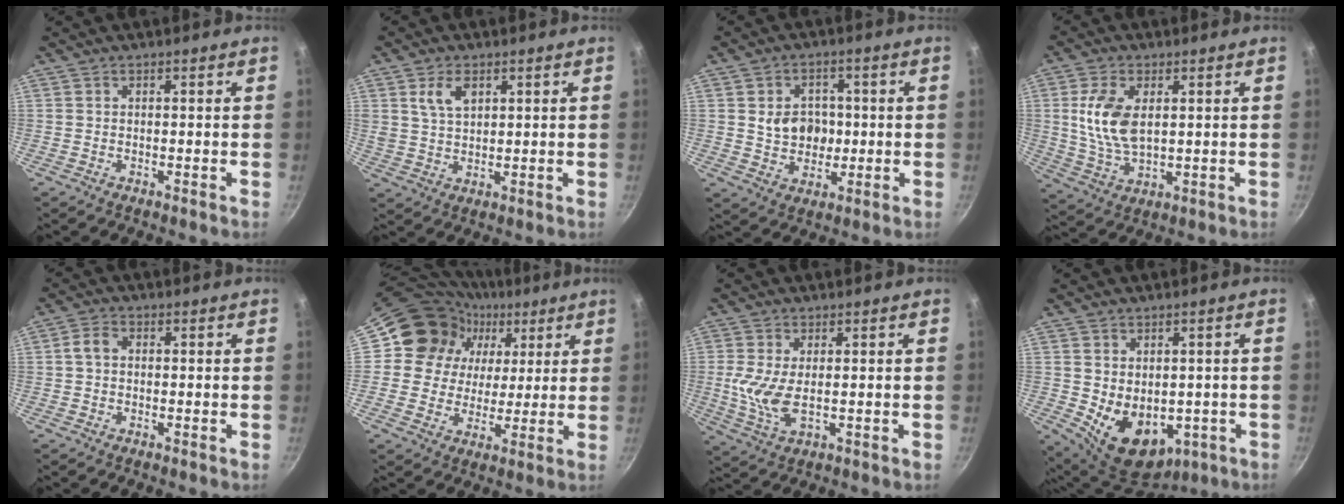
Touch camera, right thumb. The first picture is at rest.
{"total": 5.8, "force": [2.5, 3.5, 3.9], "torque": [-0.061, -0.008, 0.051]}
{"total": 8.1, "force": [0.5, 6.6, 4.6], "torque": [-0.043, 0.002, 0.009]}
{"total": 10.4, "force": [1.9, 5.8, 8.4], "torque": [-0.165, -0.013, 0.042]}
{"total": 2.8, "force": [0.1, 2.1, 1.9], "torque": [-0.036, 0.012, -0.003]}
{"total": 14.5, "force": [5.3, 12.6, 4.8], "torque": [-0.061, -0.003, 0.076]}
{"total": 7.1, "force": [0.3, 3.3, 6.3], "torque": [-0.134, -0.010, 0.010]}
{"total": 12.2, "force": [-1.7, 8.7, 8.5], "torque": [-0.105, -0.015, 0.004]}